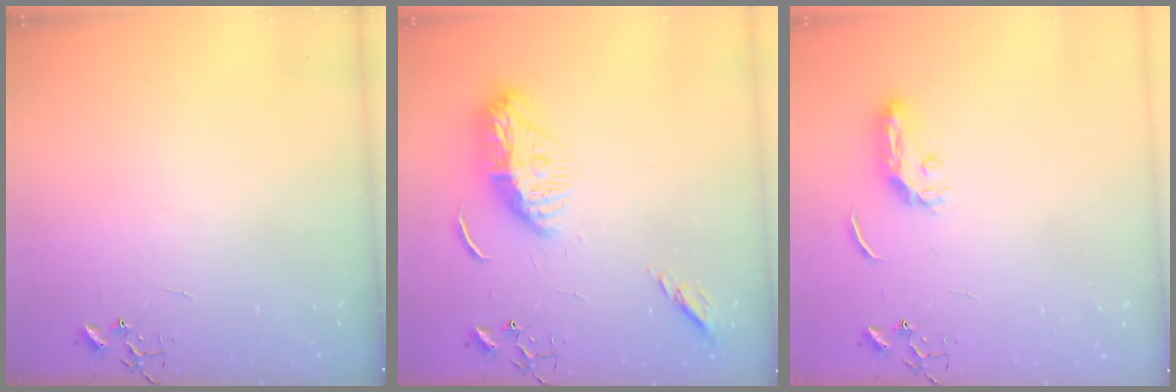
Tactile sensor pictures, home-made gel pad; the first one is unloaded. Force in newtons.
{"total": 13.1, "press": 13.0, "slide": 1.1}
{"total": 7.6, "press": 7.6, "slide": 0.4}